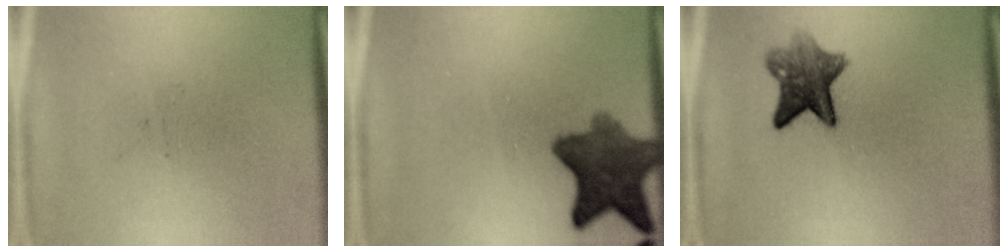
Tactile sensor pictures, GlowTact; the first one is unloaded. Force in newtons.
{"total": 8.6}
{"total": 6.4}